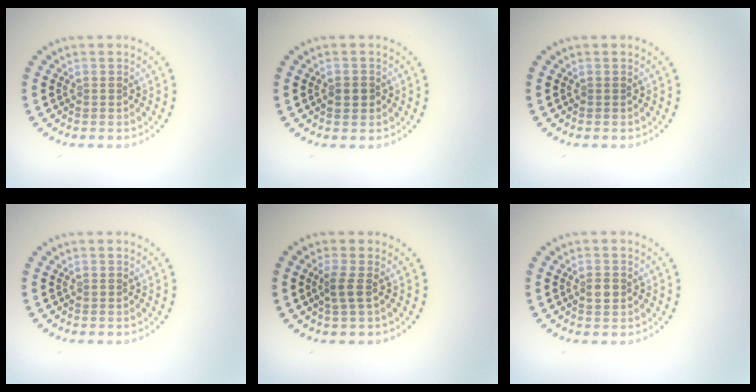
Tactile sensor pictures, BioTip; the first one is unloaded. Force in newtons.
{"total": 1.6, "press": 1.6, "slide": 0.3}
{"total": 0.0}
{"total": 0.0}
{"total": 1.6, "press": 1.3, "slide": 0.9}
{"total": 1.3, "press": 1.3, "slide": 0.2}